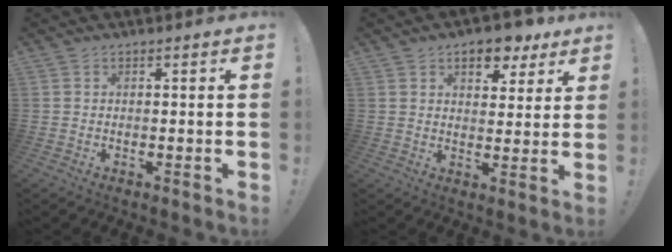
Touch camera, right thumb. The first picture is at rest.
{"total": 8.8, "force": [5.7, 5.0, 4.5], "torque": [-0.051, -0.035, 0.101]}